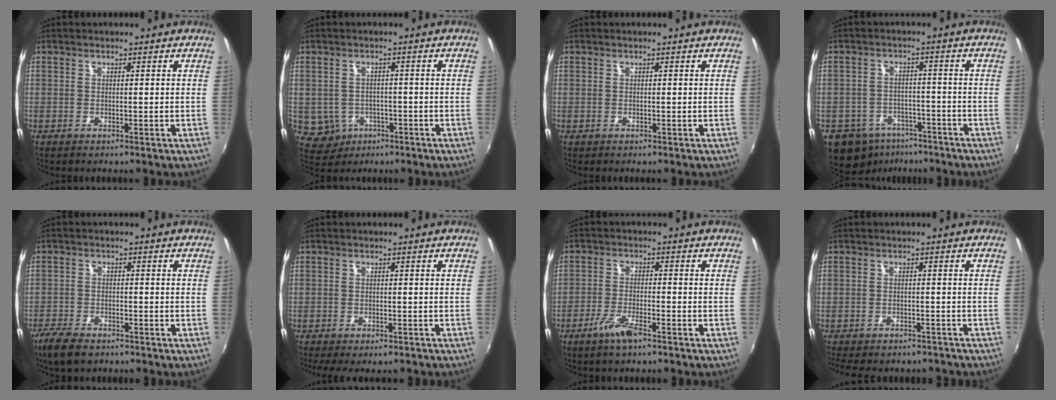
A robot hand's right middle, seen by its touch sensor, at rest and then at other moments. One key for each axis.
{"total": 5.4, "fx": -1.7, "fy": 4.8, "fz": 1.6, "tx": -0.046, "ty": 0.004, "tz": -0.010}
{"total": 0.0}
{"total": 9.9, "fx": -6.4, "fy": 6.9, "fz": 3.2, "tx": -0.091, "ty": 0.009, "tz": -0.082}
{"total": 6.9, "fx": -5.2, "fy": 2.7, "fz": 3.6, "tx": -0.102, "ty": -0.014, "tz": -0.098}
{"total": 5.6, "fx": -4.4, "fy": 1.7, "fz": 2.9, "tx": -0.073, "ty": -0.020, "tz": -0.065}
{"total": 5.6, "fx": -3.8, "fy": 1.3, "fz": 3.9, "tx": -0.090, "ty": -0.008, "tz": -0.074}
{"total": 10.3, "fx": -8.8, "fy": 3.5, "fz": 4.1, "tx": -0.096, "ty": -0.019, "tz": -0.119}